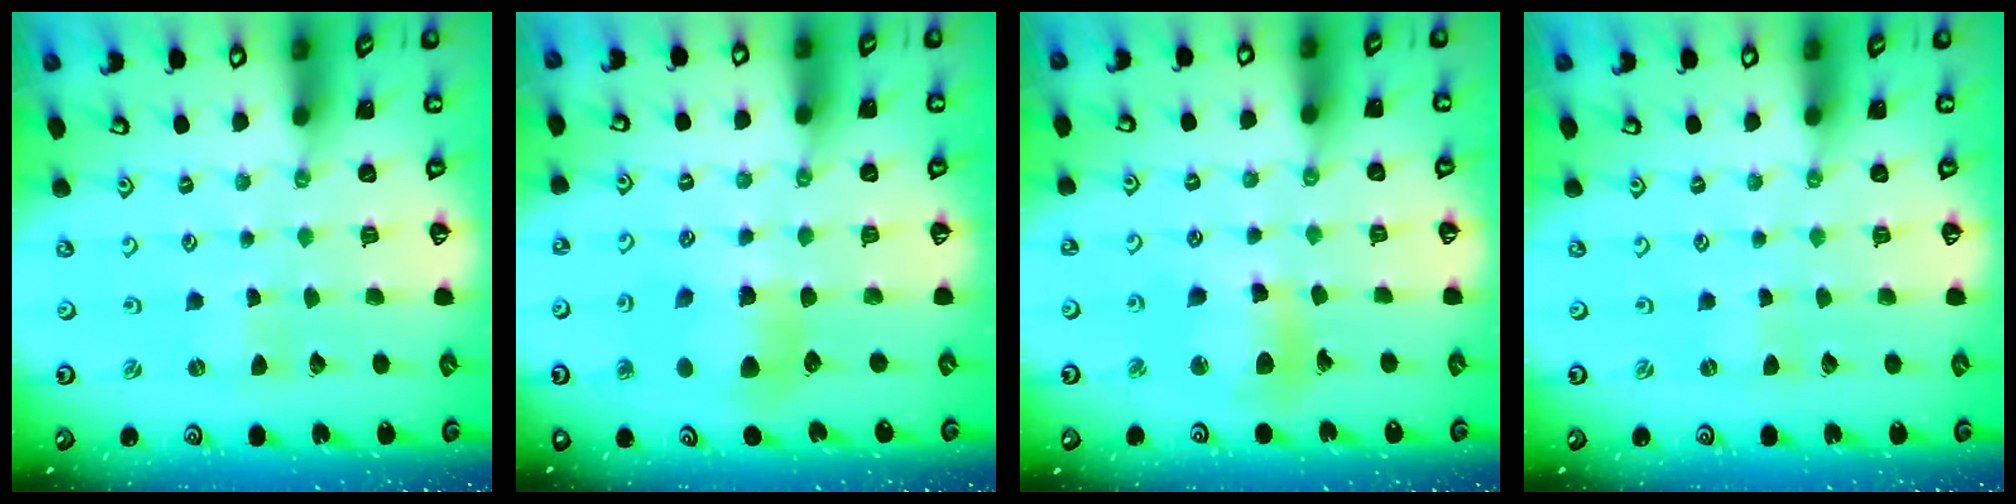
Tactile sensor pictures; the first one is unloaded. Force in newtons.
{"total": 7.5, "press": 7.4, "slide": 1.1}
{"total": 12.0, "press": 11.7, "slide": 2.6}
{"total": 0.0}